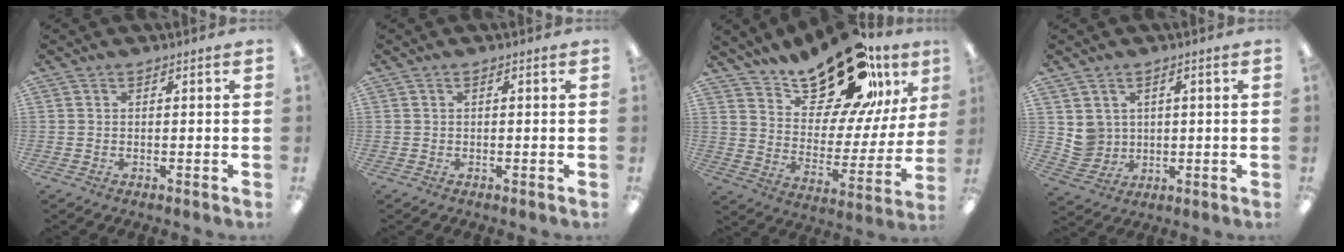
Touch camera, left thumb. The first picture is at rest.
{"total": 0.0}
{"total": 22.8, "force": [17.6, 8.7, 11.5], "torque": [-0.180, -0.110, 0.300]}
{"total": 4.8, "force": [1.8, 4.5, 0.4], "torque": [-0.010, -0.004, 0.037]}